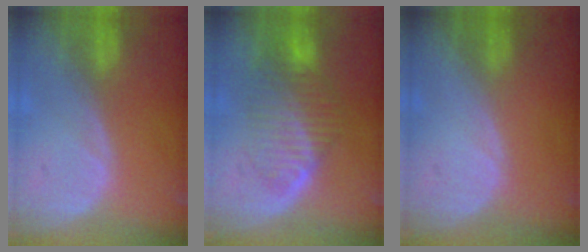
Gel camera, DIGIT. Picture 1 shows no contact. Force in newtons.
{"total": 8.1, "press": 7.2, "slide": 3.8}
{"total": 0.0}